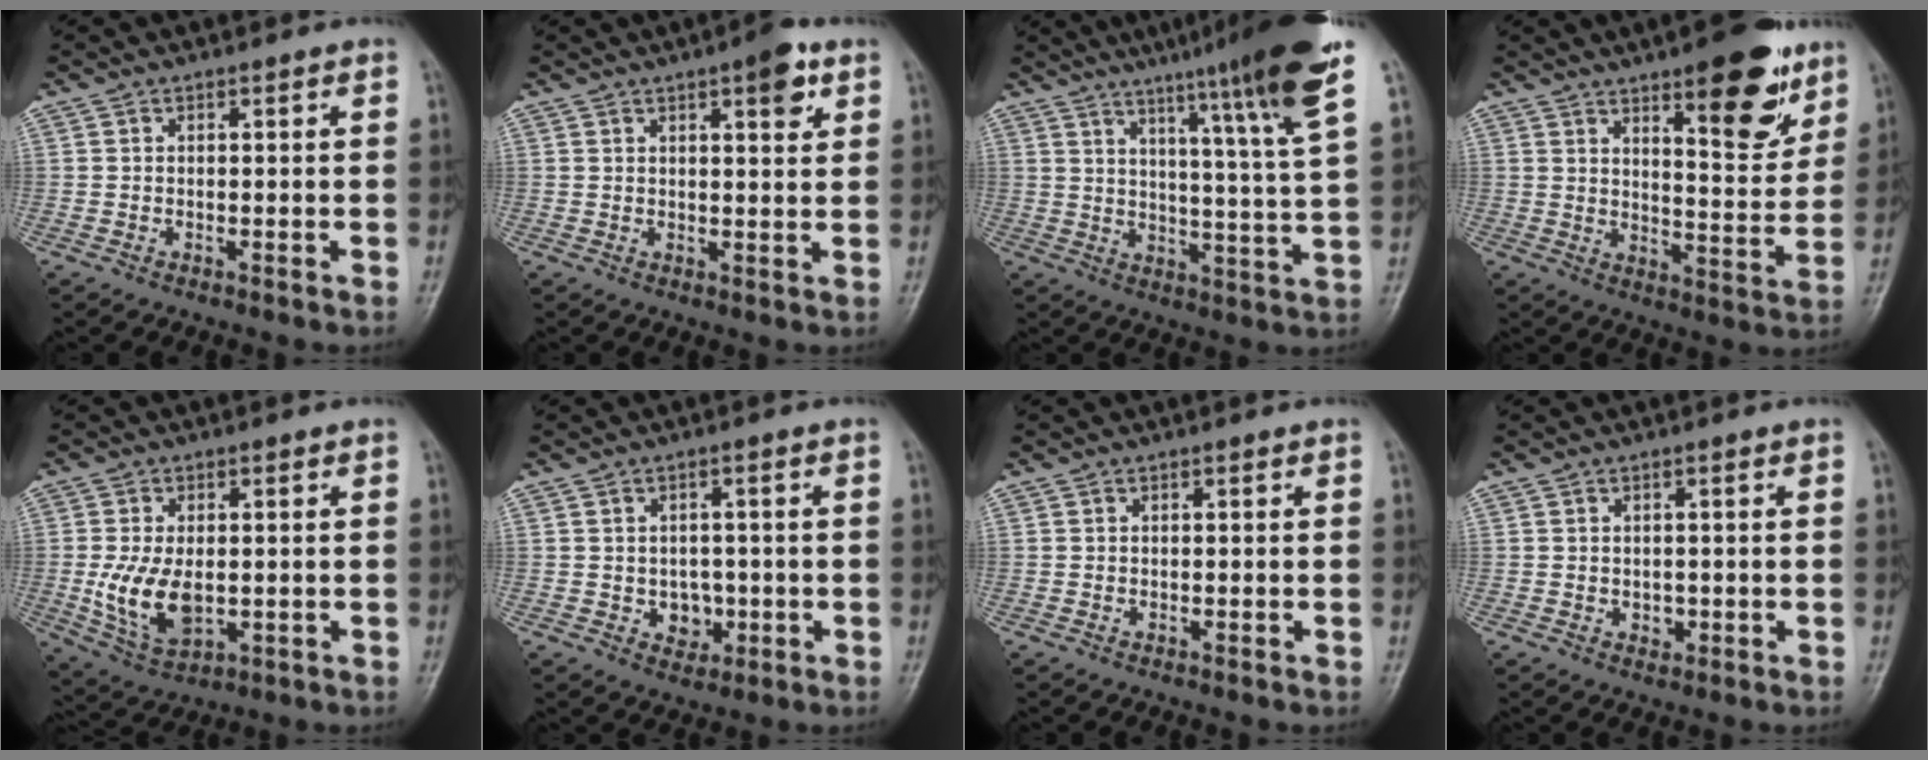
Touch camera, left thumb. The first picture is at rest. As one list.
[{"total": 5.4, "force": [2.9, 1.7, 4.2], "torque": [-0.047, -0.011, 0.036]}, {"total": 18.0, "force": [11.3, 0.0, 14.0], "torque": [-0.195, -0.049, 0.149]}, {"total": 14.4, "force": [8.7, 4.7, 10.5], "torque": [-0.106, -0.053, 0.124]}, {"total": 9.9, "force": [-0.8, 5.8, 7.9], "torque": [-0.147, -0.013, 0.000]}, {"total": 4.2, "force": [-0.7, 3.5, 2.2], "torque": [-0.008, 0.004, -0.002]}, {"total": 0.0}, {"total": 1.6, "force": [-0.1, 1.3, 0.8], "torque": [-0.007, 0.000, 0.003]}]